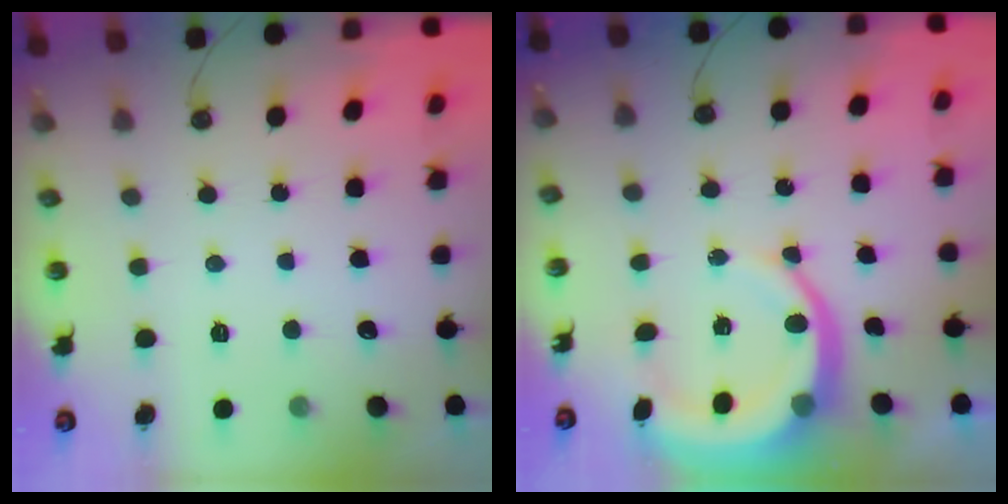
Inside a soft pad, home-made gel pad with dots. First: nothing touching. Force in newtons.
{"total": 10.4, "press": 10.4, "slide": 1.3}